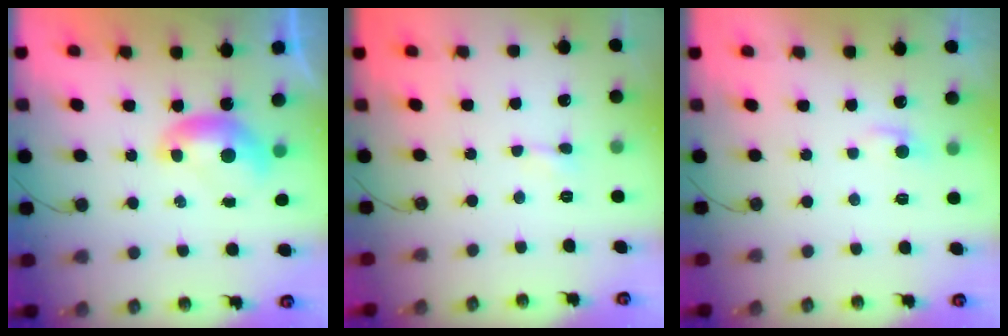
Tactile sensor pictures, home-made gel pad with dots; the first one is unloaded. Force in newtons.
{"total": 0.8, "press": 0.8, "slide": 0.3}
{"total": 0.8, "press": 0.7, "slide": 0.4}